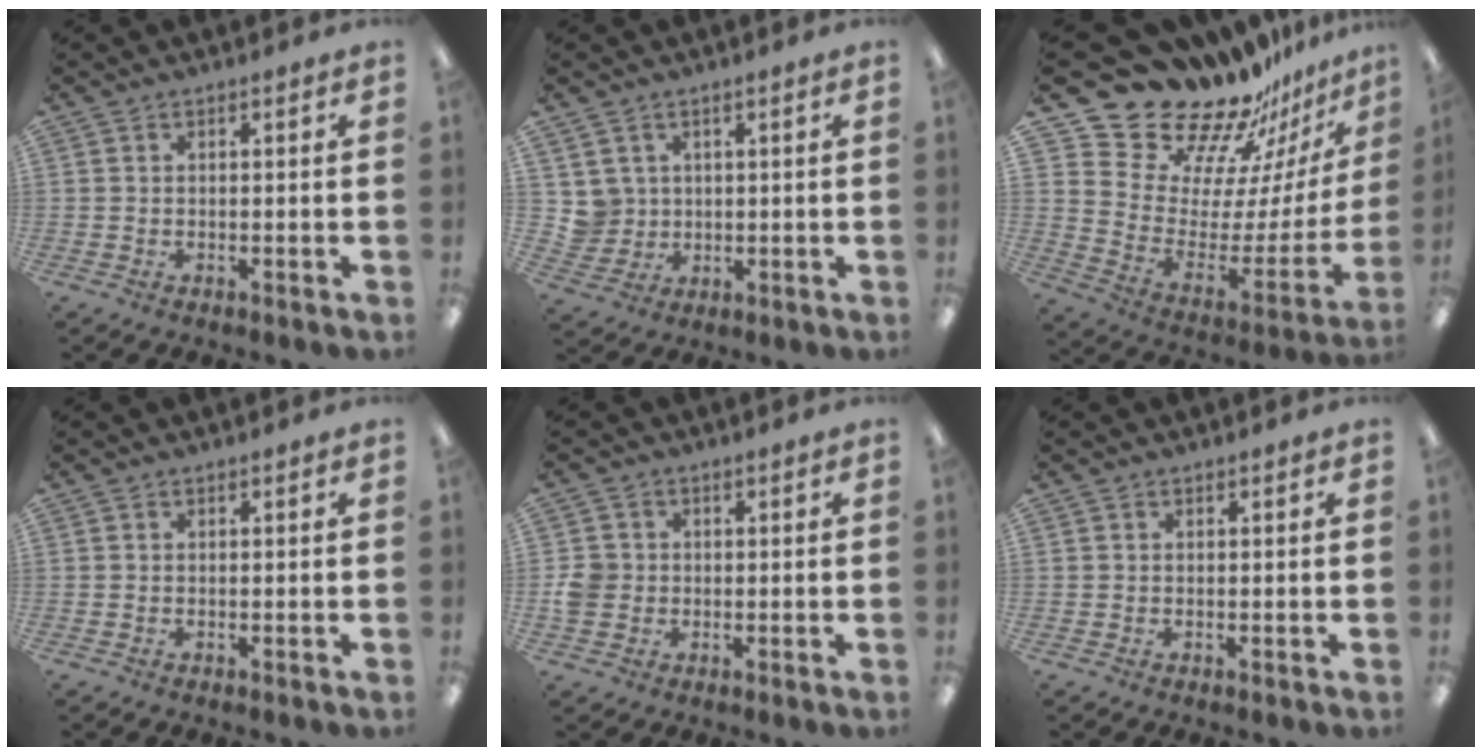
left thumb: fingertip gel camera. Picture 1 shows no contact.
{"total": 4.7, "force": [2.3, 4.1, -0.2], "torque": [-0.008, -0.004, 0.046]}
{"total": 21.5, "force": [19.4, 8.1, 4.5], "torque": [-0.073, -0.174, 0.360]}
{"total": 0.0}
{"total": 4.4, "force": [-0.1, 4.2, 1.3], "torque": [-0.020, 0.008, 0.000]}
{"total": 0.0}